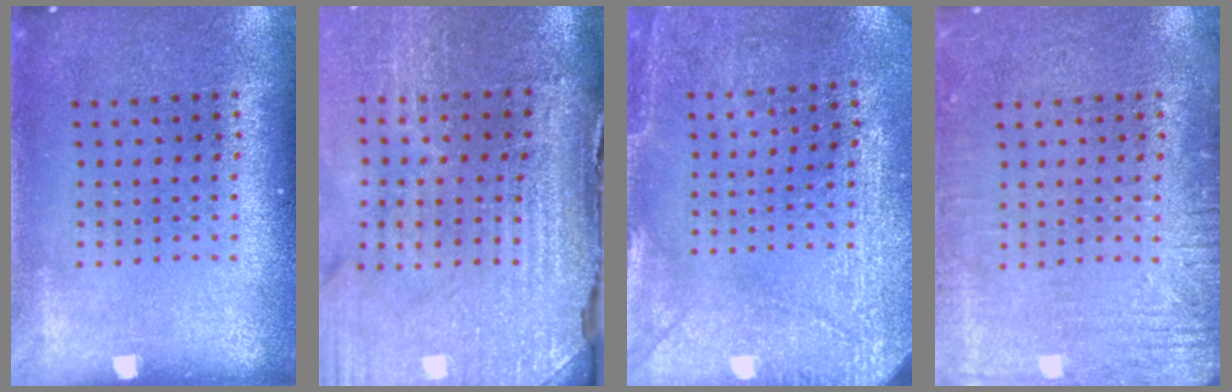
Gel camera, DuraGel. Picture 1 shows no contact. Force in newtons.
{"total": 4.6, "press": 3.9, "slide": 2.3}
{"total": 3.0, "press": 2.8, "slide": 1.0}
{"total": 2.8, "press": 2.8, "slide": 0.4}